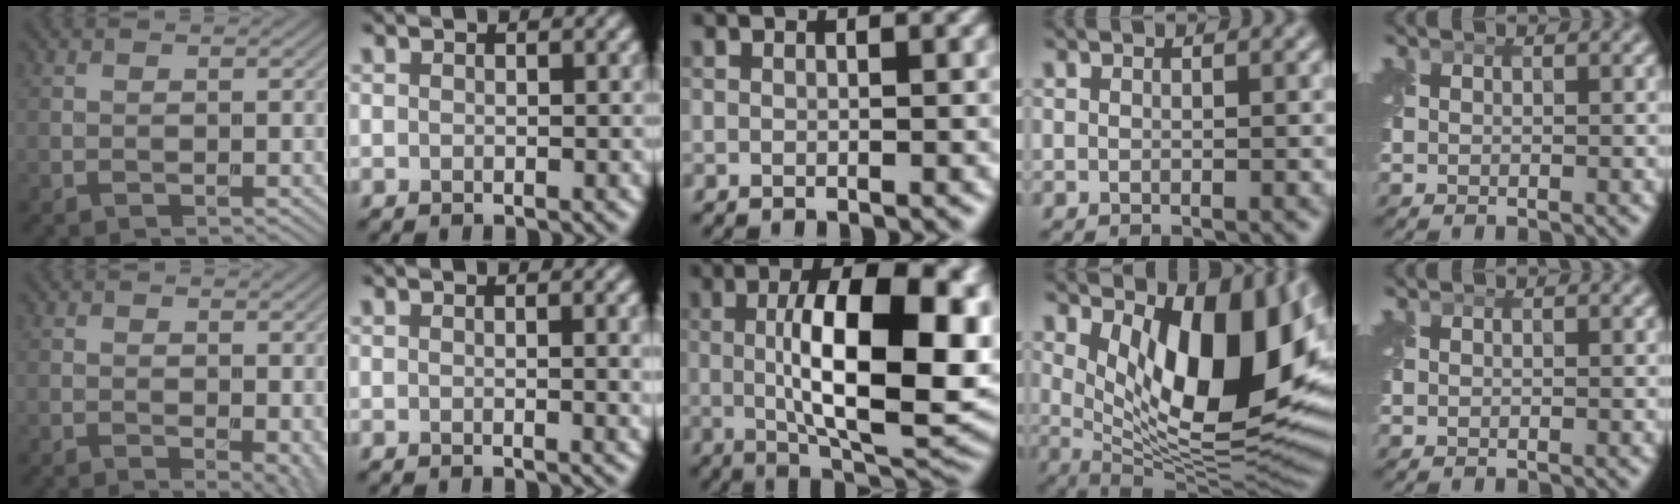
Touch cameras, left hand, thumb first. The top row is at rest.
{"thumb": {"total": 3.5, "force": [-0.7, 1.5, 3.1], "torque": [-0.036, -0.009, -0.007]}, "index": {"total": 2.5, "force": [0.2, 0.7, 2.3], "torque": [-0.021, 0.001, 0.000]}, "middle": {"total": 14.4, "force": [0.3, 5.6, 13.3], "torque": [-0.194, -0.003, 0.005]}, "ring": {"total": 13.0, "force": [3.4, 5.5, 11.3], "torque": [-0.161, -0.017, 0.063]}}